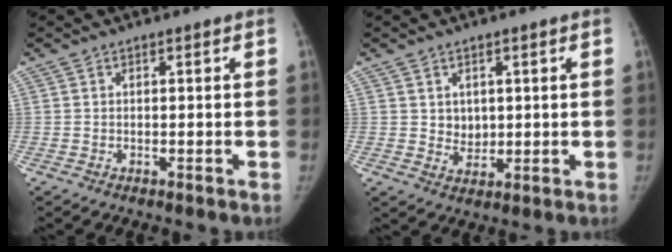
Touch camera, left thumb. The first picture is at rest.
{"total": 3.4, "force": [1.0, 2.9, 1.4], "torque": [-0.005, -0.011, 0.026]}